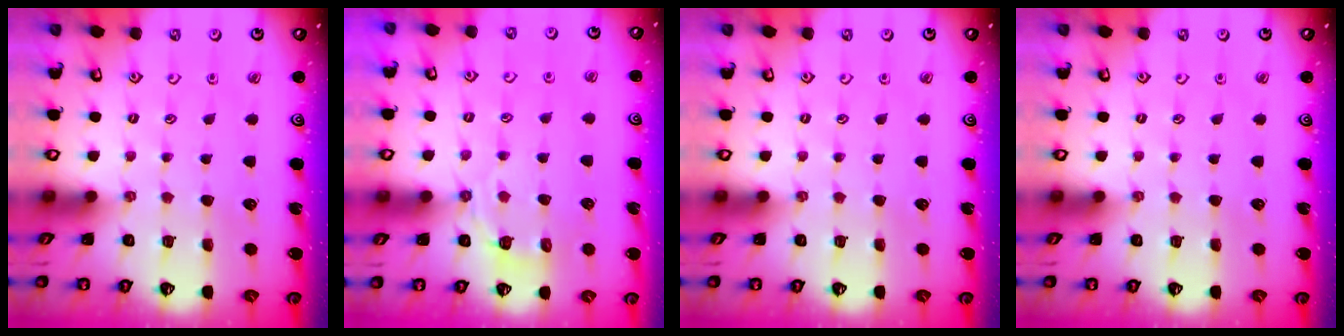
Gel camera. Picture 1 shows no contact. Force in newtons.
{"total": 4.5, "press": 4.1, "slide": 2.0}
{"total": 0.0}
{"total": 0.0}